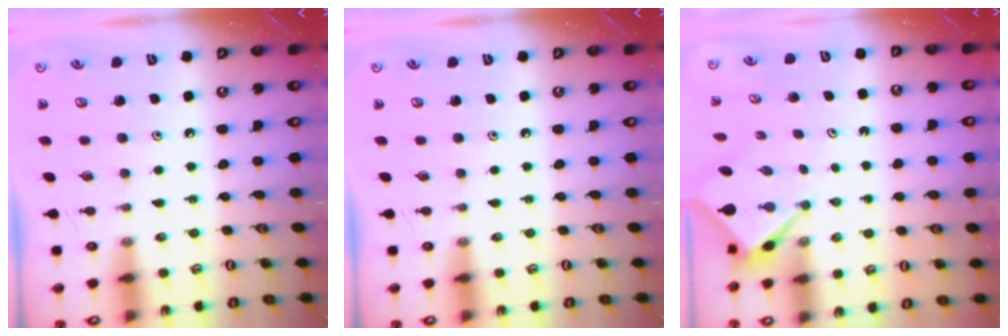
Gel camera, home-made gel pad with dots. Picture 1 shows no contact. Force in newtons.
{"total": 0.0}
{"total": 2.7, "press": 2.7, "slide": 0.1}